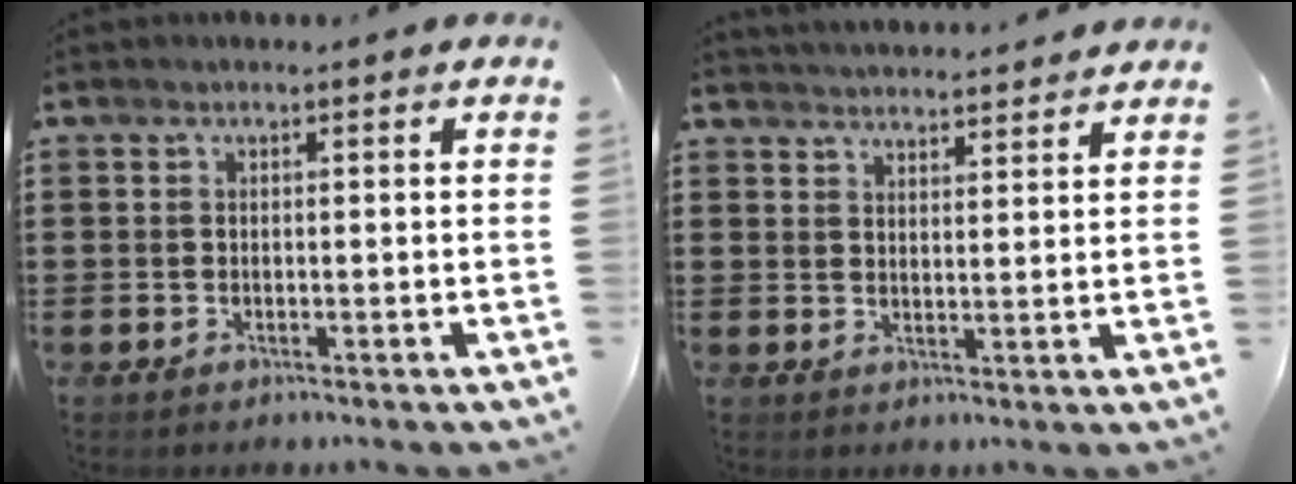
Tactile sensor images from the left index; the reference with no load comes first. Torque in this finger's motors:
{"motor_torque": [1.11, -1.03, 0.18, 0.03]}